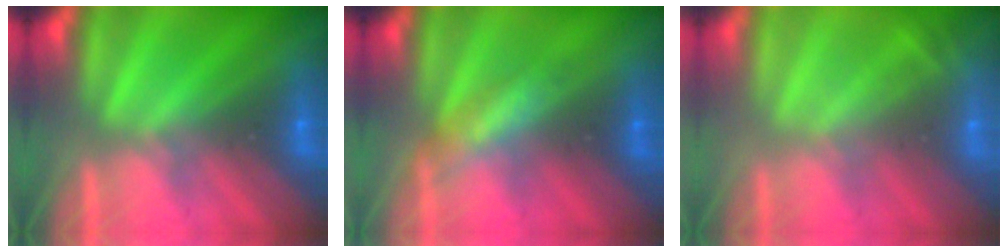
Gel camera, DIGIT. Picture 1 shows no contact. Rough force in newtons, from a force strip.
{"total": 2.7}
{"total": 2.0}